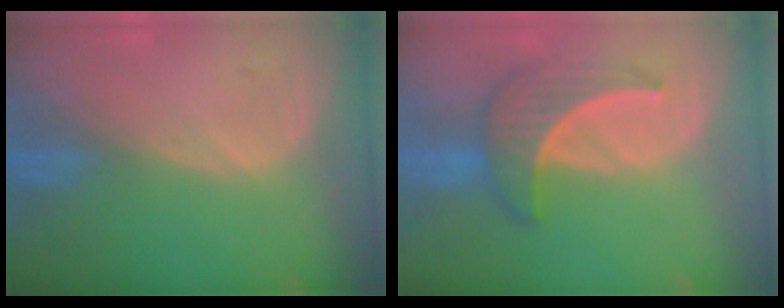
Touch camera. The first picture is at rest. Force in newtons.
{"total": 6.3, "press": 6.0, "slide": 1.8}